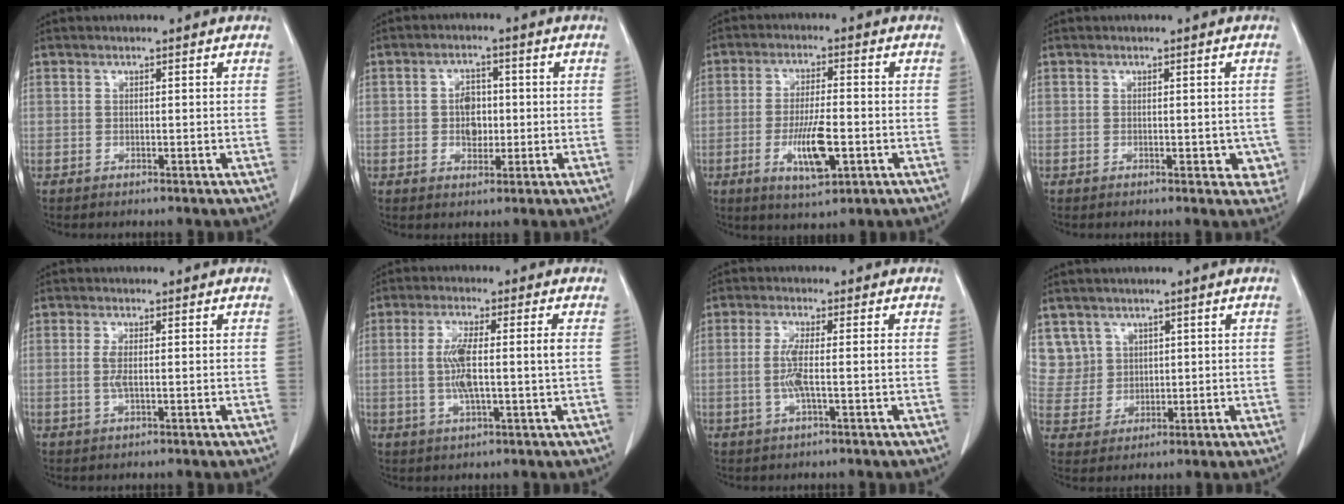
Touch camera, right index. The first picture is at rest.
{"total": 4.2, "force": [-0.2, 3.0, 3.0], "torque": [-0.050, 0.007, 0.000]}
{"total": 8.3, "force": [-2.5, 1.8, 7.7], "torque": [-0.143, -0.010, -0.039]}
{"total": 3.7, "force": [-0.9, 2.2, 2.9], "torque": [-0.008, 0.001, -0.006]}
{"total": 2.1, "force": [0.0, 0.5, 2.0], "torque": [-0.049, -0.001, 0.000]}
{"total": 7.2, "force": [0.0, 0.6, 7.2], "torque": [-0.146, 0.005, 0.000]}
{"total": 4.1, "force": [-0.6, 0.0, 4.1], "torque": [-0.089, -0.002, -0.013]}
{"total": 6.2, "force": [3.3, 5.2, -0.5], "torque": [0.016, 0.009, 0.076]}